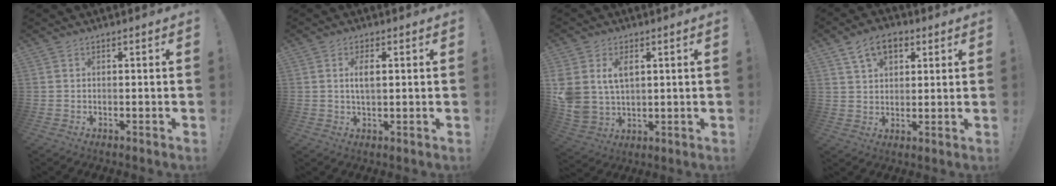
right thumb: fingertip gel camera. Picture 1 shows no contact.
{"total": 3.9, "force": [0.9, 1.5, 3.4], "torque": [-0.054, -0.002, 0.011]}
{"total": 9.1, "force": [3.6, 6.7, 5.0], "torque": [-0.096, -0.011, 0.074]}
{"total": 9.3, "force": [4.6, 6.0, 5.4], "torque": [-0.076, -0.003, 0.086]}